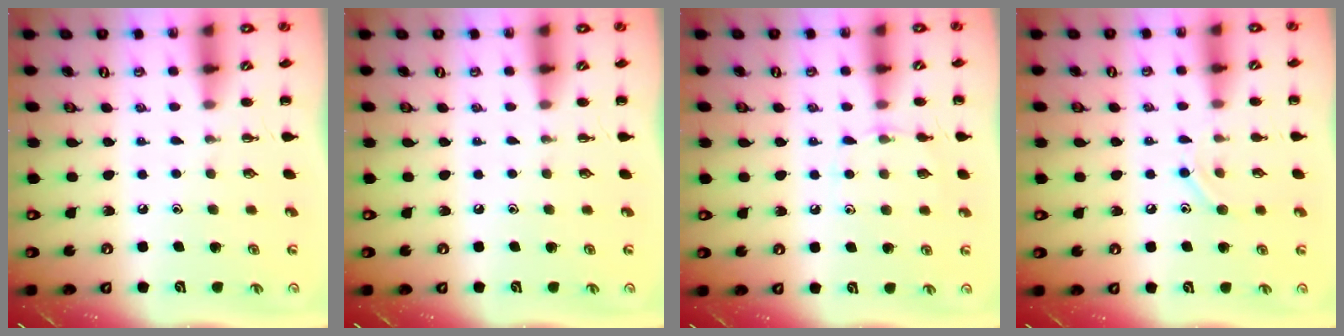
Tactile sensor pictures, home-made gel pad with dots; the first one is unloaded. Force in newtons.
{"total": 0.0}
{"total": 6.9, "press": 6.6, "slide": 1.8}
{"total": 7.5, "press": 7.4, "slide": 1.3}